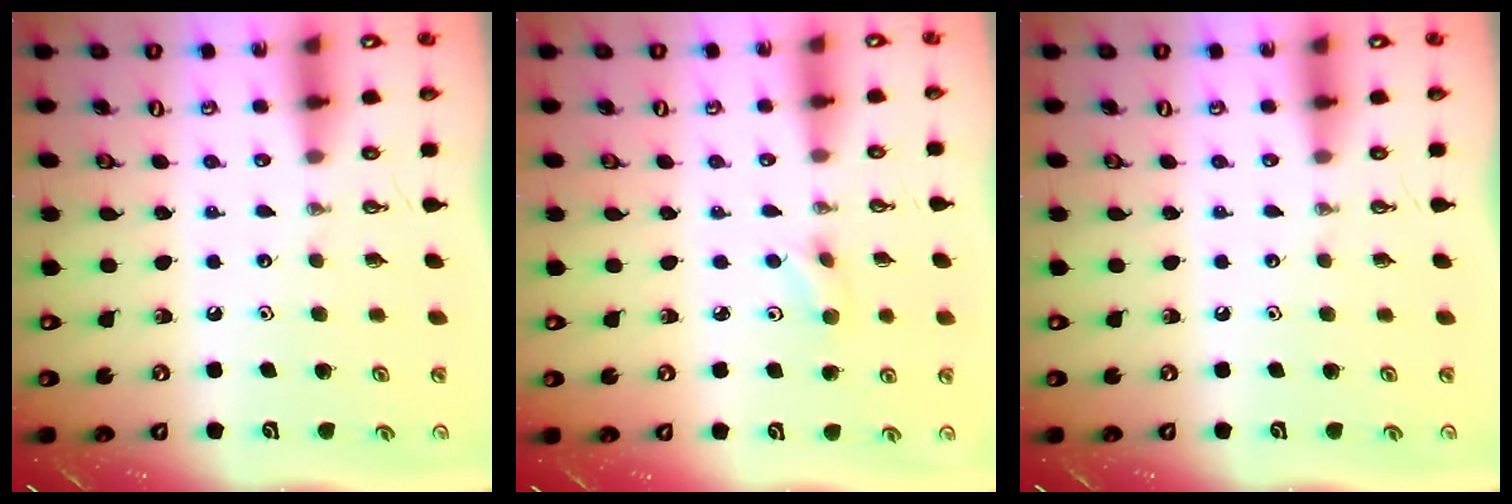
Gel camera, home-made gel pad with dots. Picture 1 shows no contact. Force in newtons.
{"total": 3.6, "press": 3.5, "slide": 0.7}
{"total": 0.0}